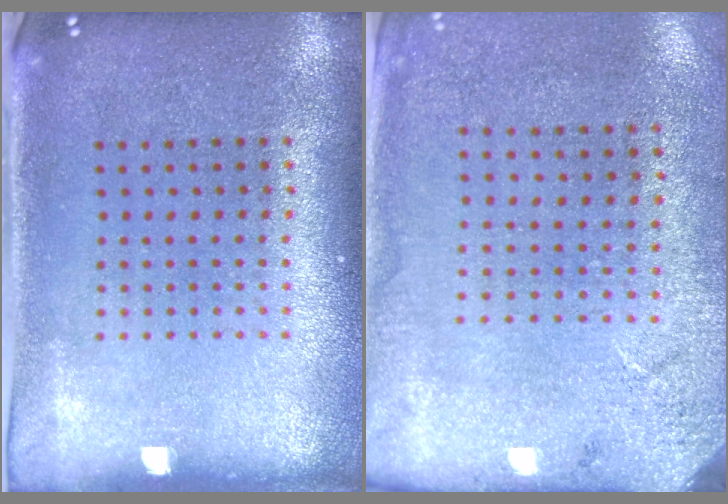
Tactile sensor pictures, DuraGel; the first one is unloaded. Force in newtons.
{"total": 2.7, "press": 2.2, "slide": 1.5}